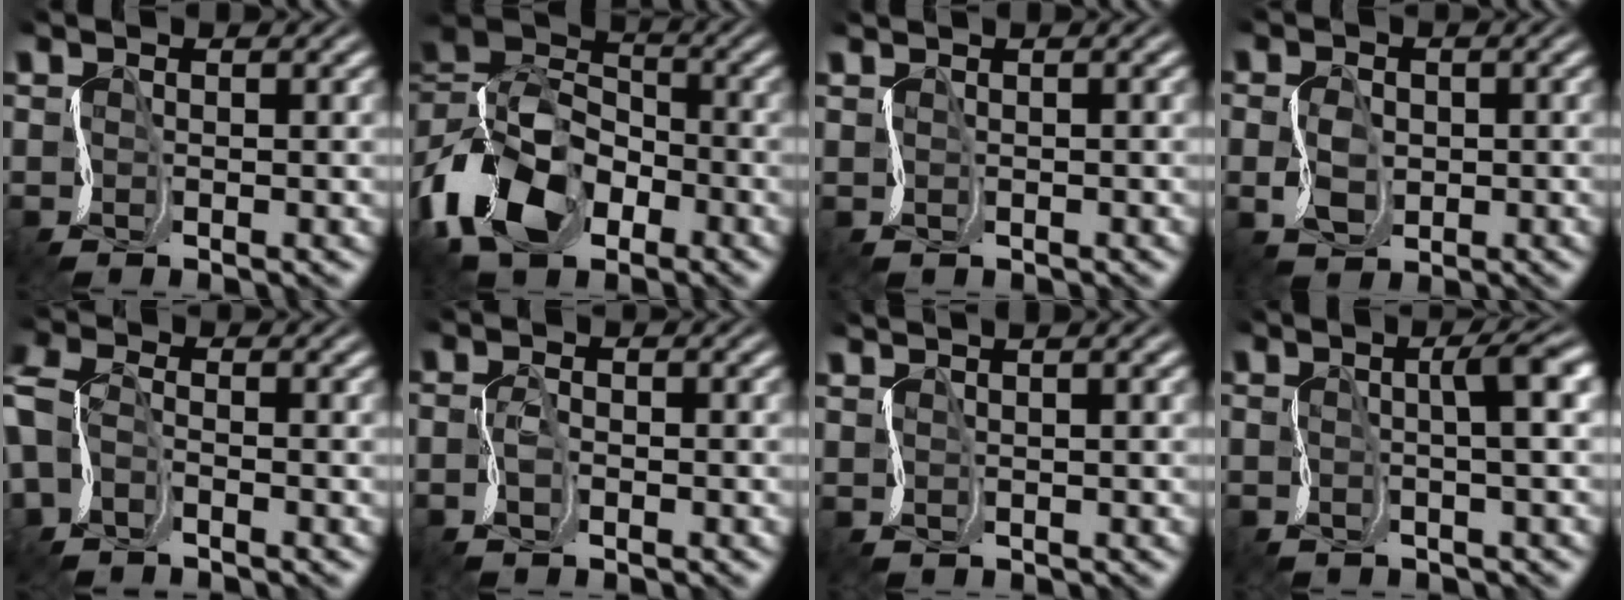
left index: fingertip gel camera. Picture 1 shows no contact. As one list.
[{"total": 10.6, "force": [-4.2, 7.2, 6.6], "torque": [-0.154, -0.006, -0.097]}, {"total": 0.8, "force": [0.4, -0.3, -0.6], "torque": [0.013, -0.002, 0.003]}, {"total": 1.3, "force": [0.2, 1.3, 0.3], "torque": [-0.029, 0.006, 0.002]}, {"total": 3.6, "force": [-1.3, 2.5, 2.2], "torque": [-0.074, 0.004, -0.027]}, {"total": 0.8, "force": [-0.7, 0.2, 0.3], "torque": [-0.024, 0.006, -0.021]}, {"total": 3.0, "force": [2.1, 1.2, 1.8], "torque": [-0.009, 0.029, 0.004]}, {"total": 2.3, "force": [0.5, 0.0, 2.3], "torque": [-0.034, 0.009, -0.003]}]